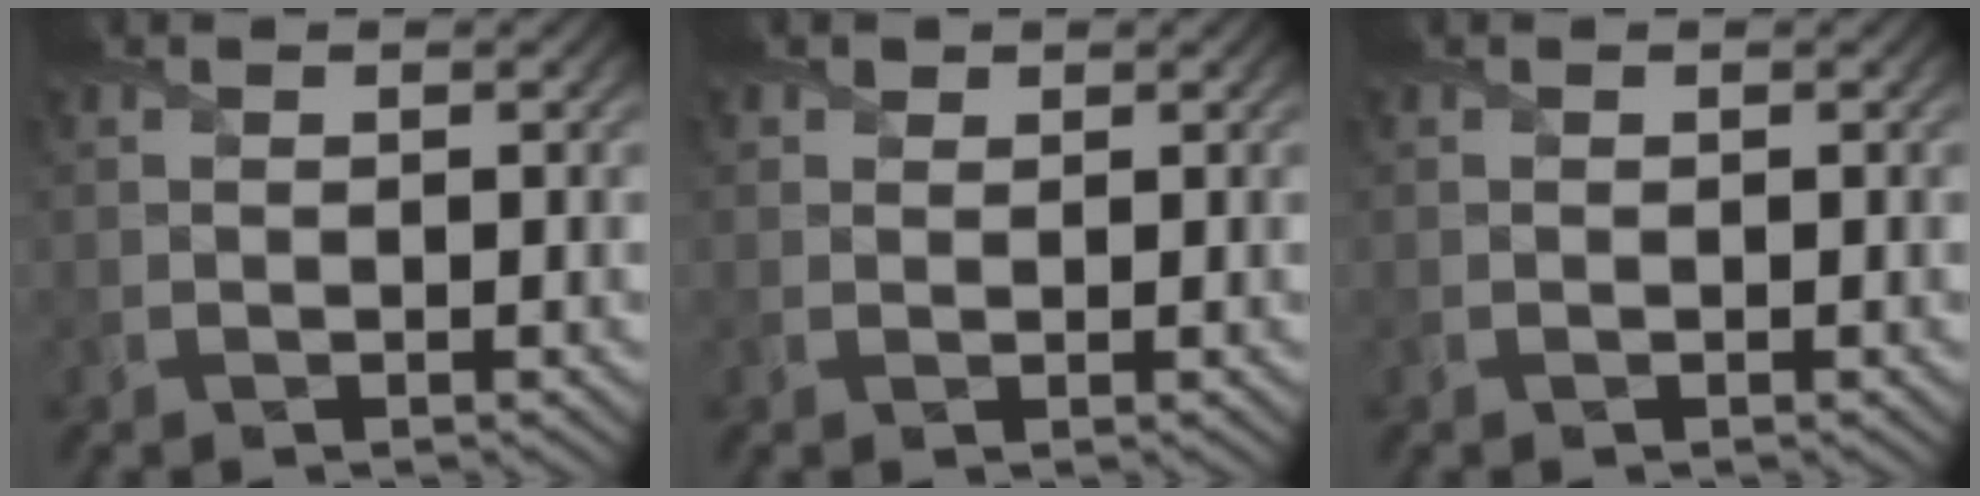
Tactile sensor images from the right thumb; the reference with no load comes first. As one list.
[{"total": 1.0, "force": [0.7, 0.7, 0.2], "torque": [-0.003, -0.003, 0.012]}, {"total": 0.0}]